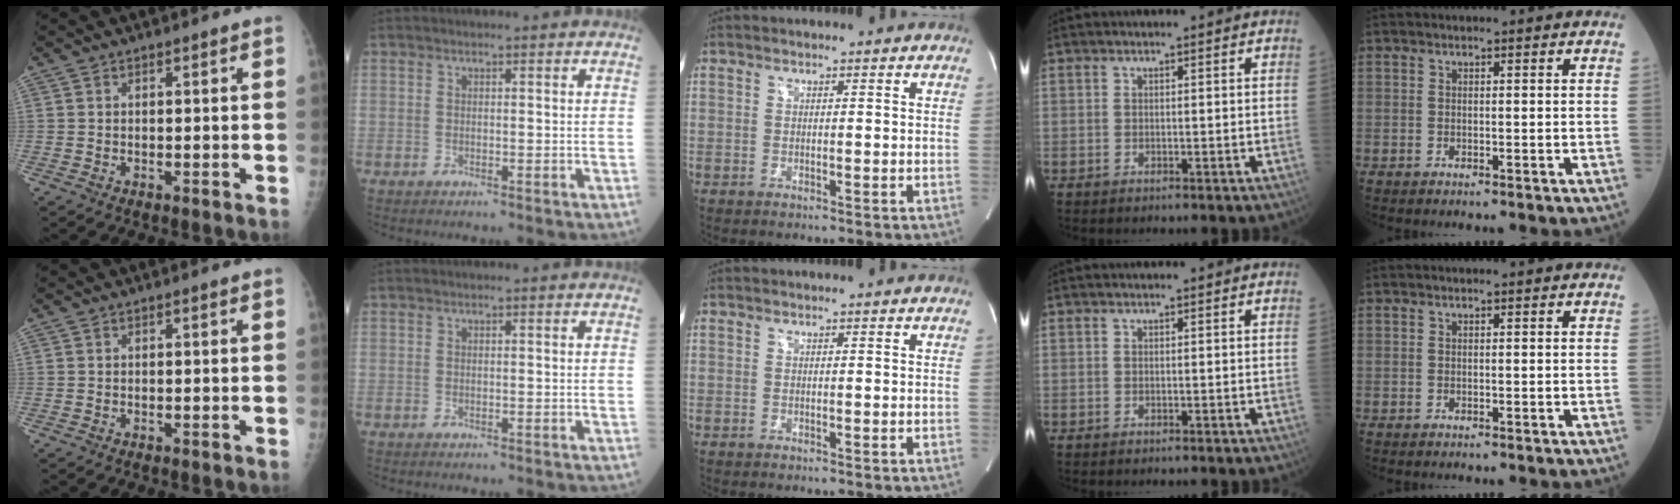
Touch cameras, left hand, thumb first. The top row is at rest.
{}